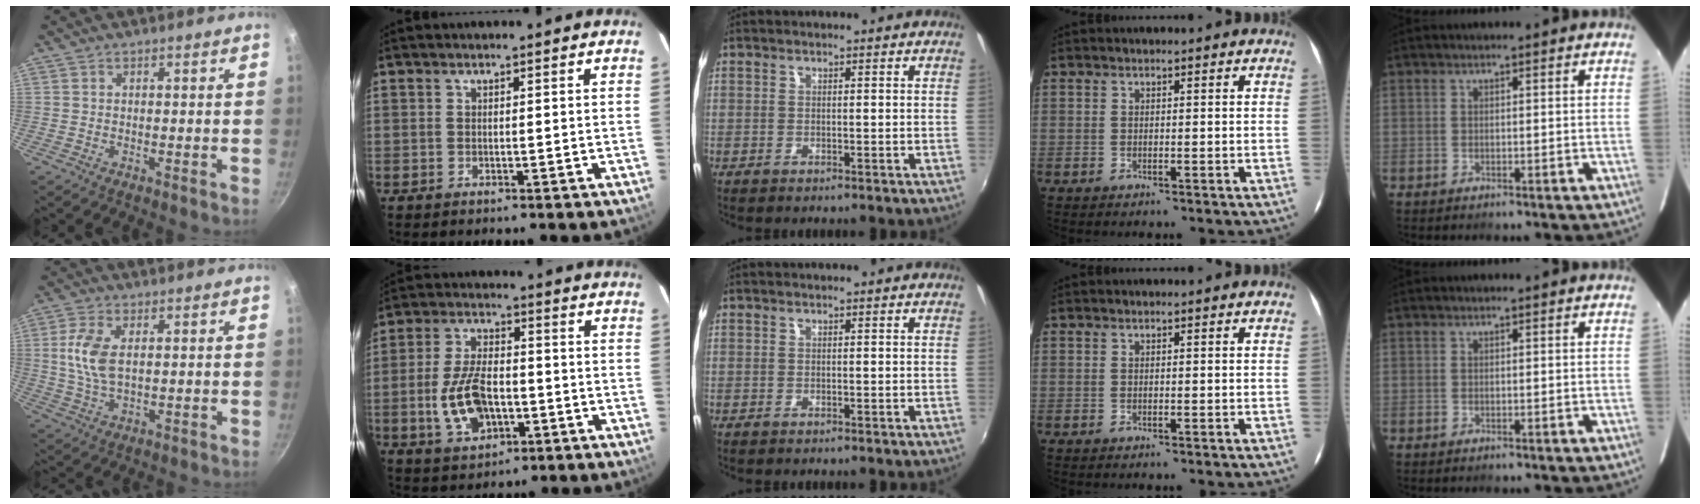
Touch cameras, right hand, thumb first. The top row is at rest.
{"thumb": {"total": 8.2, "force": [1.4, 4.3, 6.8], "torque": [-0.139, 0.002, 0.028]}, "index": {"total": 11.5, "force": [-3.0, 6.2, 9.2], "torque": [-0.192, 0.004, -0.044]}}